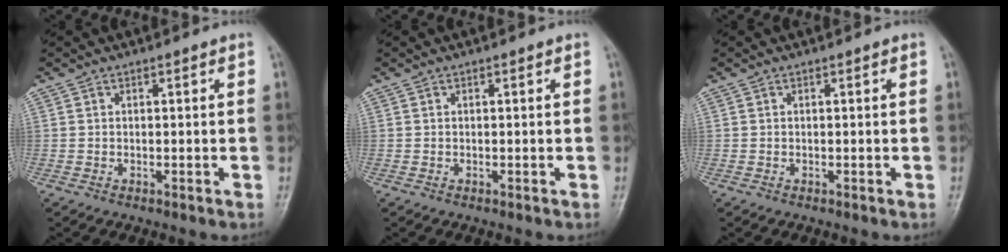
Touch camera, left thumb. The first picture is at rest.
{"total": 0.0}
{"total": 0.0}